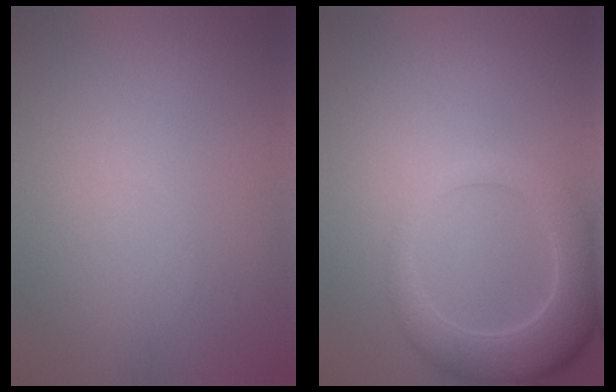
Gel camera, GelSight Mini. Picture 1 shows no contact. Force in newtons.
{"total": 5.2, "press": 5.2, "slide": 0.1}